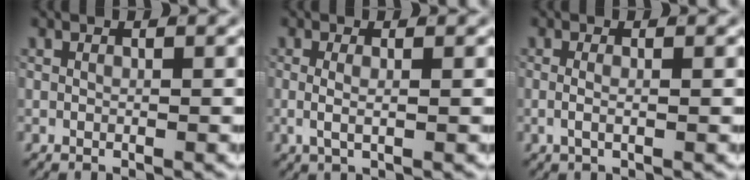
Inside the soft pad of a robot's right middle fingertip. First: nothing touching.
{"total": 1.8, "force": [-0.2, 0.5, 1.8], "torque": [-0.043, -0.013, 0.003]}
{"total": 1.3, "force": [-0.4, 0.1, 1.2], "torque": [-0.033, -0.012, -0.004]}